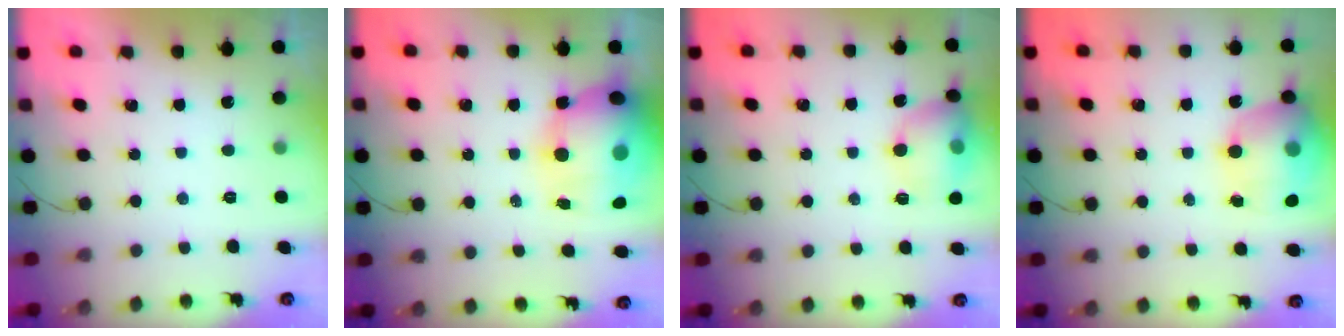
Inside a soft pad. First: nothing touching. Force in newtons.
{"total": 20.4, "press": 19.8, "slide": 4.8}
{"total": 12.8, "press": 12.6, "slide": 2.1}
{"total": 18.1, "press": 17.9, "slide": 2.5}